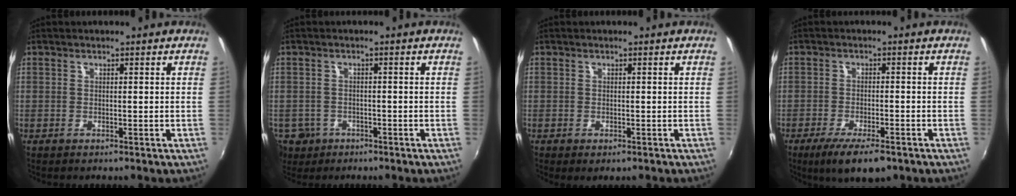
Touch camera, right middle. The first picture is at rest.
{"total": 6.1, "force": [-2.9, 5.0, 1.9], "torque": [-0.057, -0.006, -0.043]}
{"total": 1.3, "force": [-0.7, 0.4, 1.0], "torque": [-0.017, -0.004, -0.008]}
{"total": 8.8, "force": [-6.0, 2.3, 6.0], "torque": [-0.127, -0.027, -0.098]}